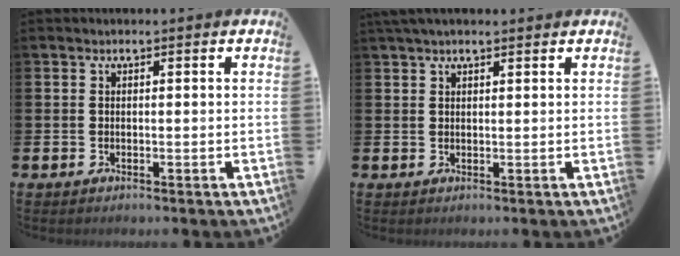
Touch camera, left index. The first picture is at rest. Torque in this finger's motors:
{"motor_torque": [1.04, -1.09, 0.32, 0.21]}